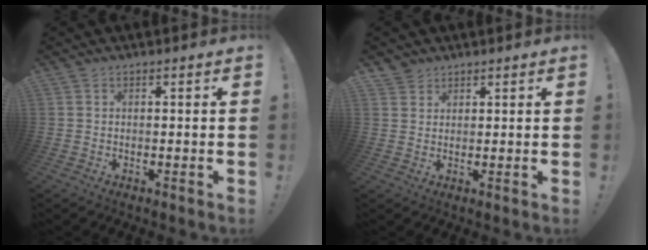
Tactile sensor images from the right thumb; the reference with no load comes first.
{"total": 2.4, "force": [2.1, 1.2, 0.1], "torque": [0.004, -0.013, 0.039]}